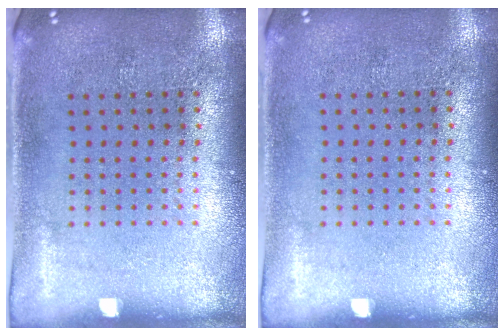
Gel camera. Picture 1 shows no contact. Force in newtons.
{"total": 0.0}